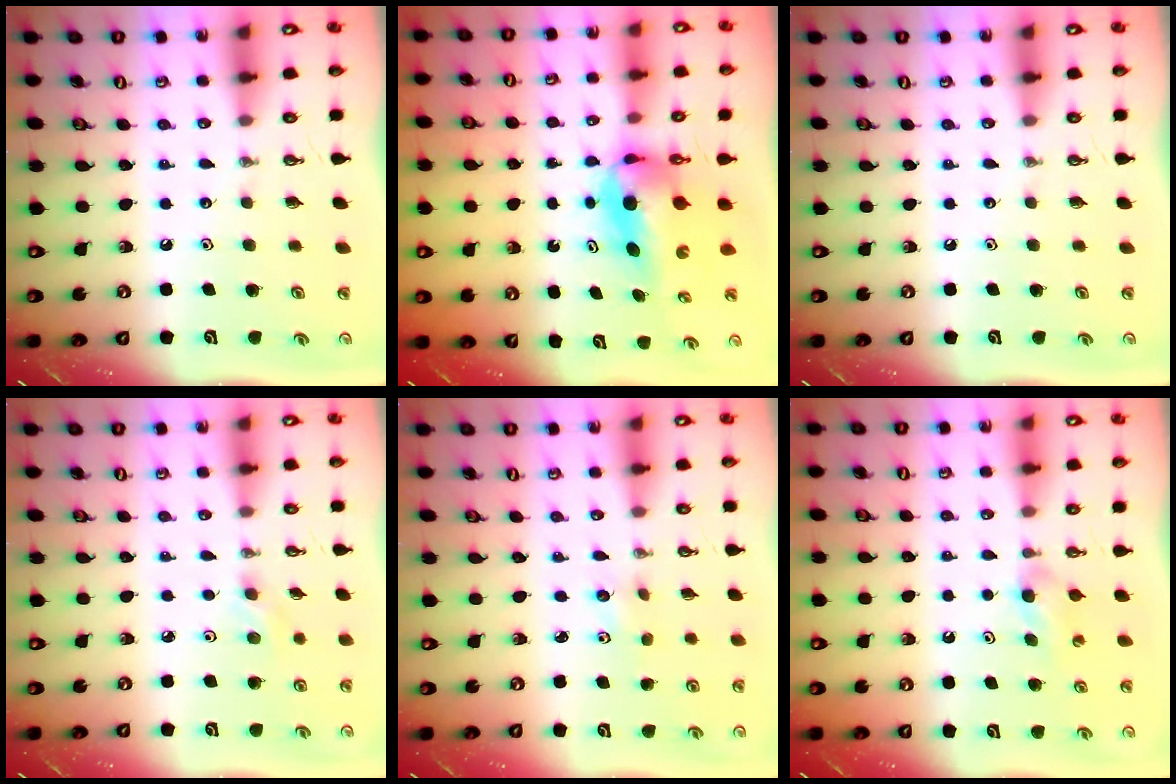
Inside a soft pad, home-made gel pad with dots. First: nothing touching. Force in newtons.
{"total": 6.8, "press": 6.5, "slide": 2.3}
{"total": 0.0}
{"total": 2.1, "press": 2.0, "slide": 0.5}
{"total": 4.8, "press": 4.2, "slide": 2.5}
{"total": 4.0, "press": 4.0, "slide": 0.4}